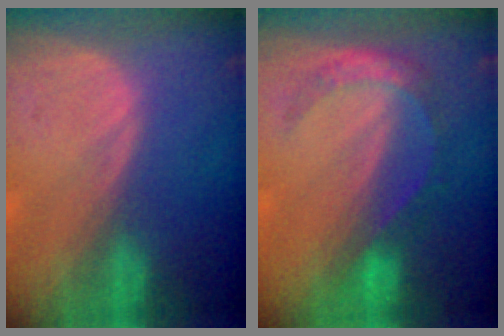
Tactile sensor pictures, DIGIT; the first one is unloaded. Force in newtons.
{"total": 5.7, "press": 4.8, "slide": 3.0}